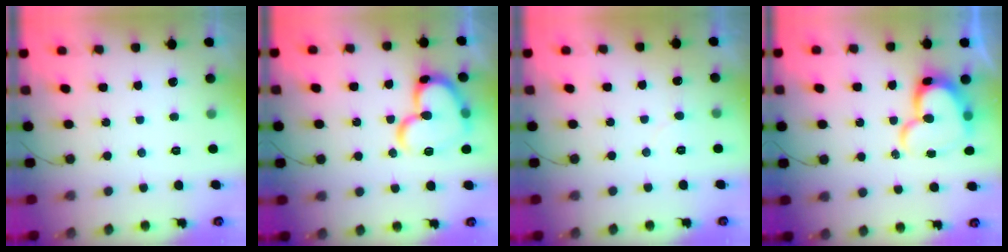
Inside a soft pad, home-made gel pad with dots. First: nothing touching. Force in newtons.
{"total": 18.5, "press": 18.4, "slide": 1.9}
{"total": 4.6, "press": 4.6, "slide": 0.2}
{"total": 16.5, "press": 16.5, "slide": 1.1}